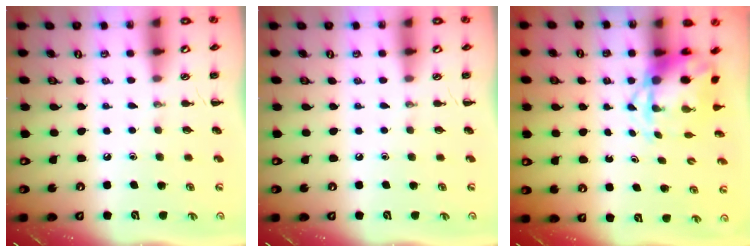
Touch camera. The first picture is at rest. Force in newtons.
{"total": 0.0}
{"total": 5.4, "press": 5.3, "slide": 0.7}